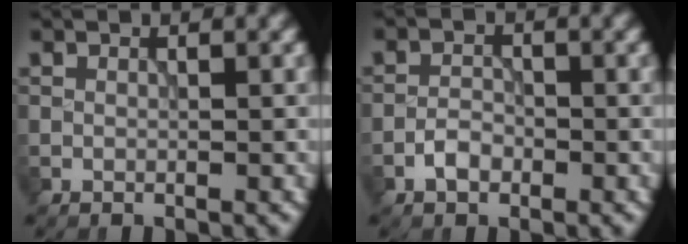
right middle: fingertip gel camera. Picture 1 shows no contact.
{"total": 1.9, "force": [-1.1, 1.2, 1.1], "torque": [-0.018, 0.005, -0.023]}